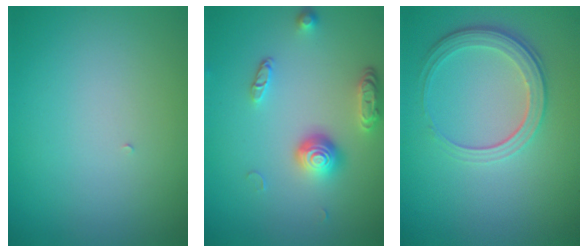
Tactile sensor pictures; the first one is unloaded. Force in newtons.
{"total": 3.7, "press": 2.8, "slide": 2.3}
{"total": 3.8, "press": 2.8, "slide": 2.6}